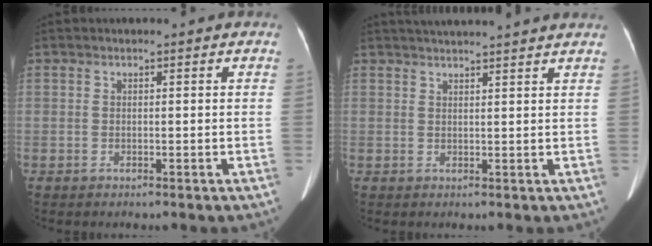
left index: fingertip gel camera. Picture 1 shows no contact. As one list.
[{"total": 11.0, "force": [10.1, -0.4, 4.3], "torque": [-0.067, 0.027, 0.125]}]